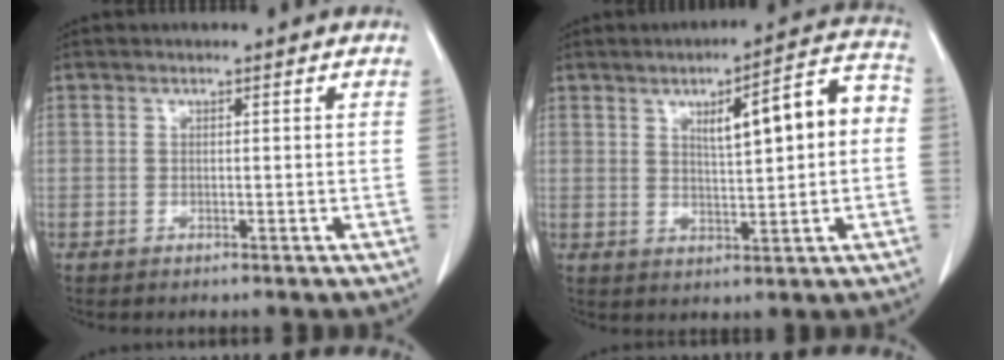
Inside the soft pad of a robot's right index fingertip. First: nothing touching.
{"total": 10.0, "force": [1.5, 2.2, 9.7], "torque": [-0.134, 0.031, 0.023]}